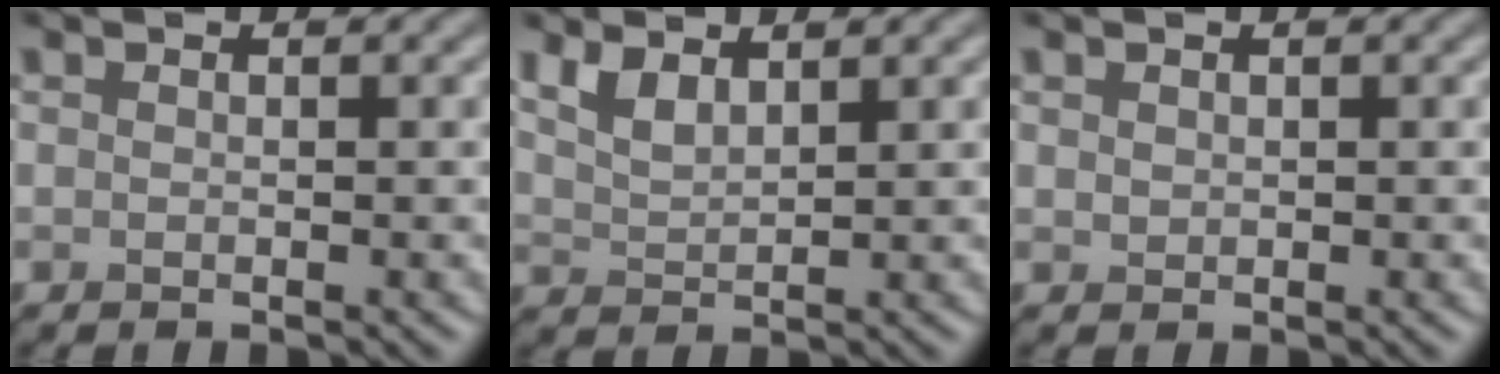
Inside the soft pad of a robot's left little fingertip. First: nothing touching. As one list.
[{"total": 2.4, "force": [1.8, 0.8, 1.3], "torque": [-0.033, -0.002, 0.039]}, {"total": 0.6, "force": [0.3, 0.5, 0.2], "torque": [-0.004, -0.002, 0.009]}]